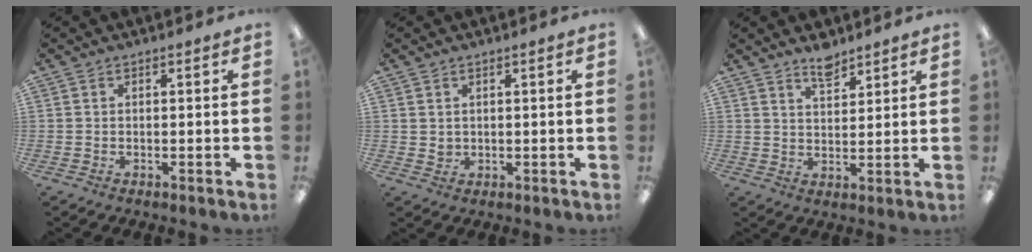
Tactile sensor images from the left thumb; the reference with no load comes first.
{"total": 1.5, "force": [1.0, 1.1, 0.4], "torque": [-0.001, -0.002, 0.016]}
{"total": 5.2, "force": [4.5, 1.8, 1.9], "torque": [-0.023, -0.031, 0.079]}